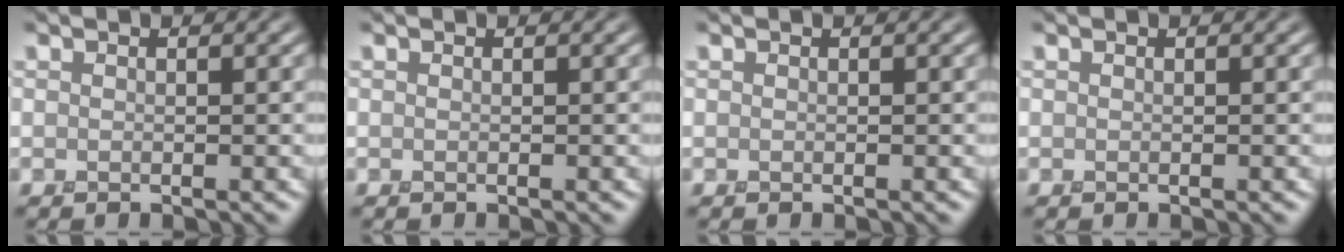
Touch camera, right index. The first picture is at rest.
{"total": 0.0}
{"total": 0.0}
{"total": 0.0}